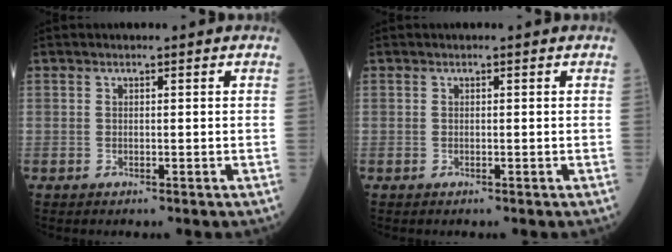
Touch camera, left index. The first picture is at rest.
{"total": 0.0}